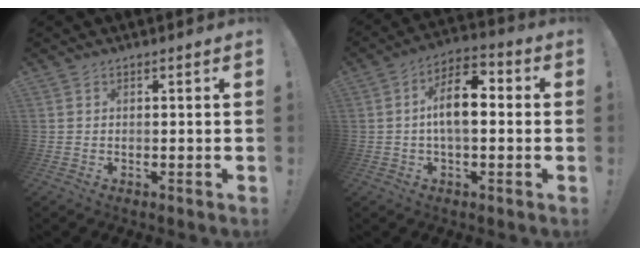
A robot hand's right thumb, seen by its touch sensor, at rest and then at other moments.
{"total": 11.5, "force": [0.4, 5.8, 9.9], "torque": [-0.162, 0.005, 0.004]}